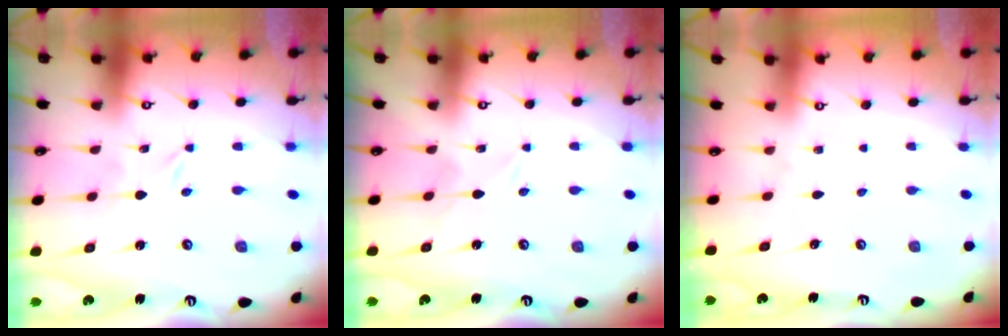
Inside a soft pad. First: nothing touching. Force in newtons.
{"total": 2.7, "press": 2.7, "slide": 0.4}
{"total": 0.0}